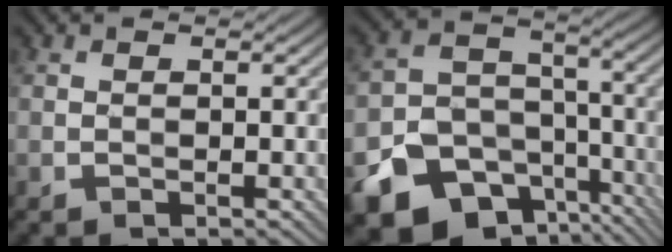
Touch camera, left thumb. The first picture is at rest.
{"total": 17.6, "force": [-10.2, 12.8, 6.3], "torque": [-0.140, -0.073, -0.146]}